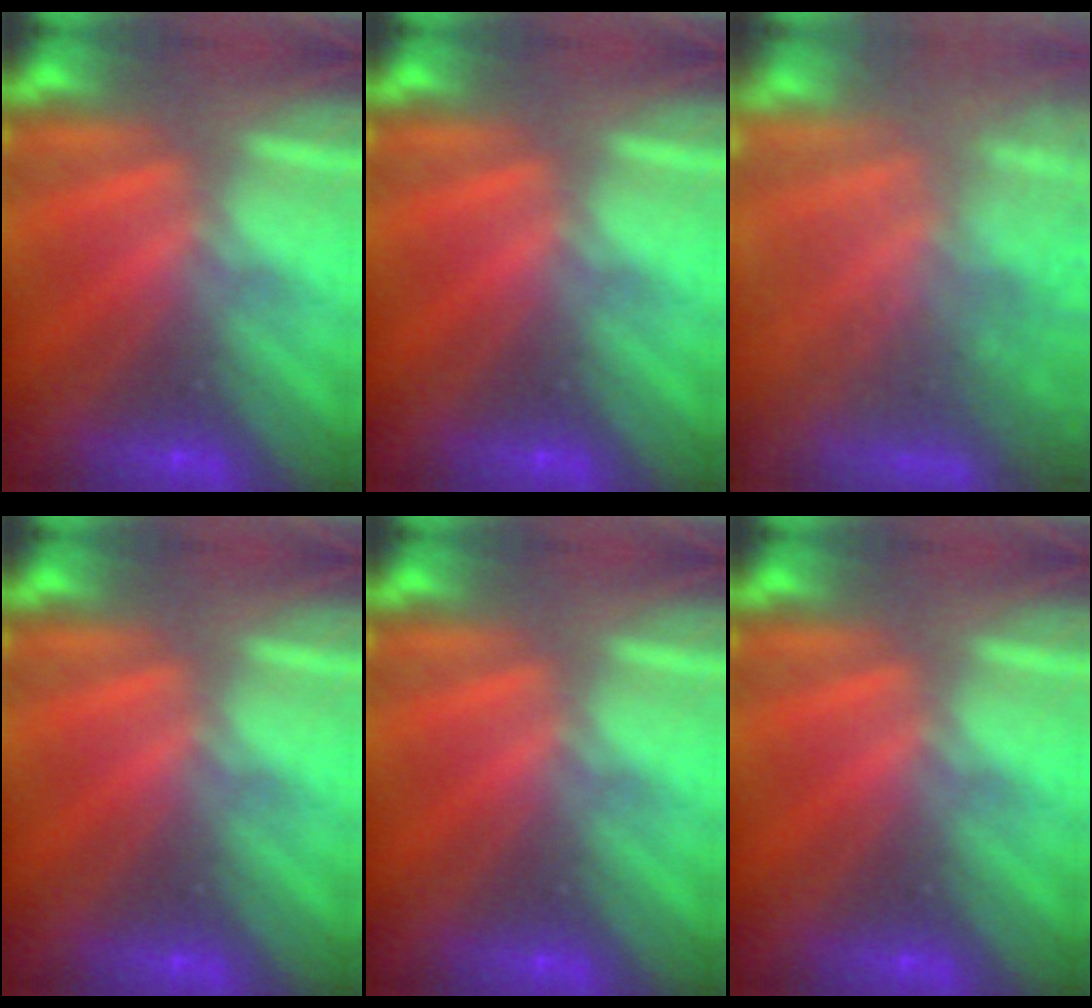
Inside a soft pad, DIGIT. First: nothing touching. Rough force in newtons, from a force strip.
{"total": 0.0}
{"total": 10.9}
{"total": 0.0}
{"total": 0.0}
{"total": 0.0}